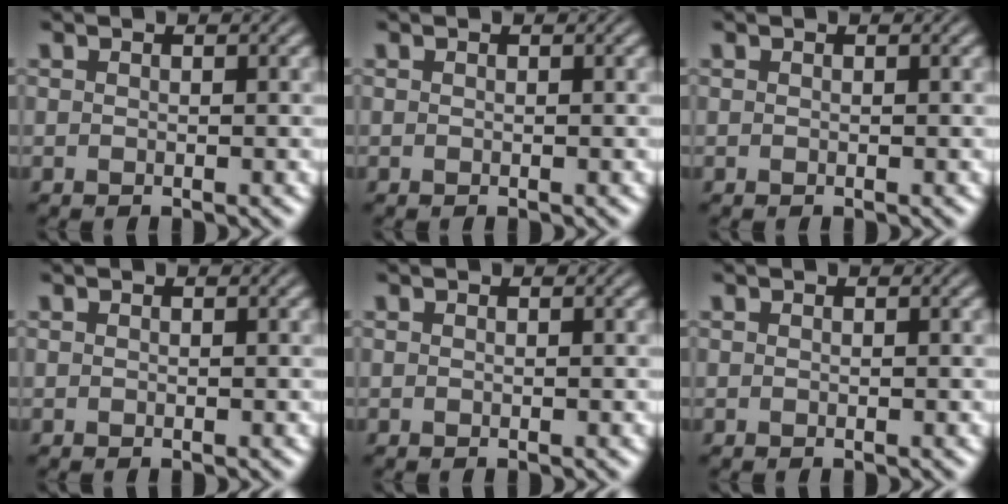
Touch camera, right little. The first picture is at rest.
{"total": 0.0}
{"total": 0.0}
{"total": 0.0}
{"total": 0.0}
{"total": 0.0}